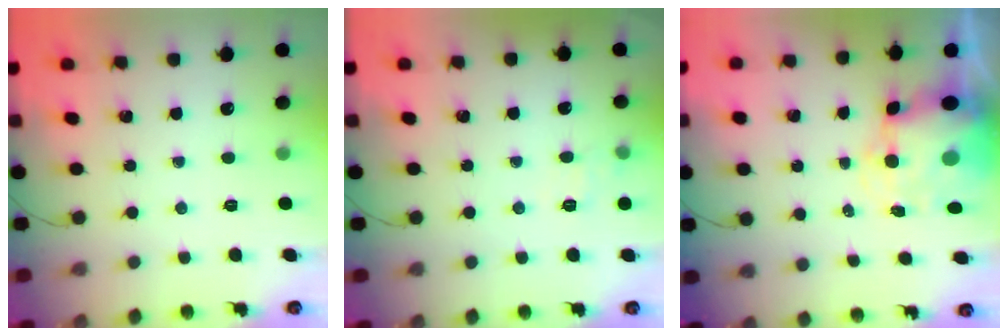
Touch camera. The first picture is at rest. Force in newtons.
{"total": 7.1, "press": 6.9, "slide": 1.7}
{"total": 9.9, "press": 9.7, "slide": 2.1}